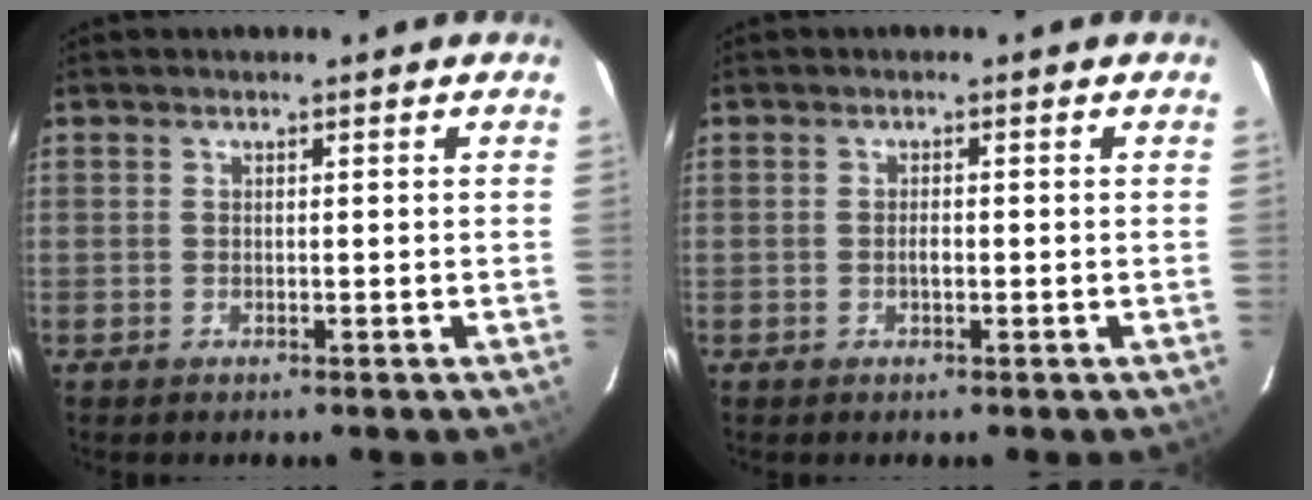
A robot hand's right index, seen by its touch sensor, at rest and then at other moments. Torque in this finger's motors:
{"motor_torque": [0.34, -0.10, 0.11, 0.03]}